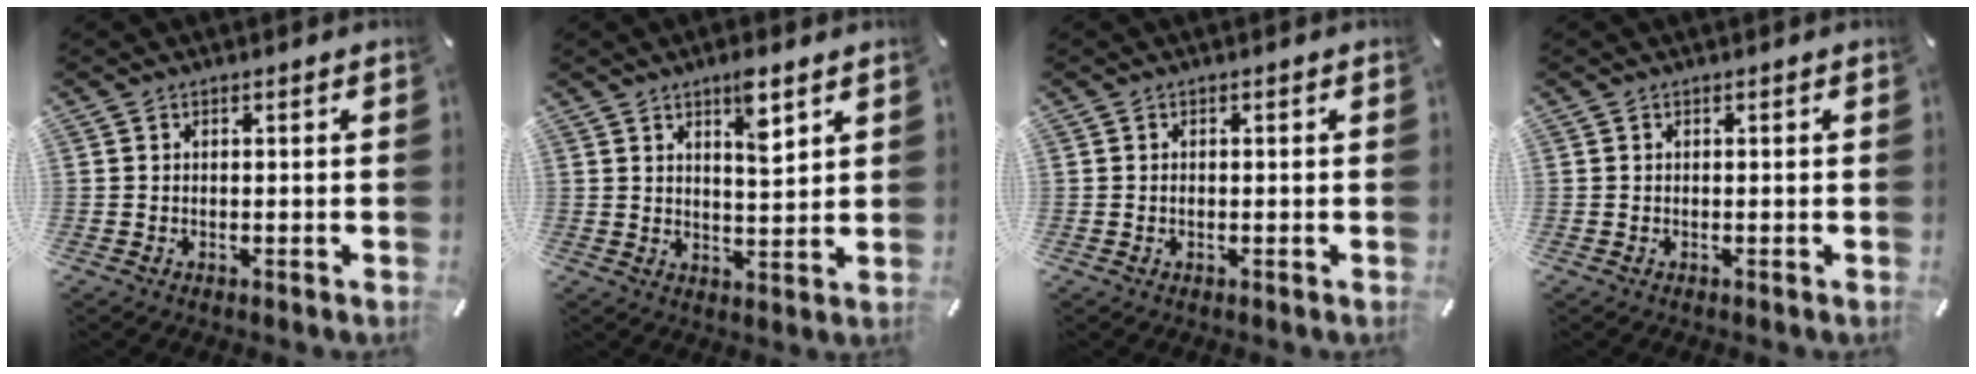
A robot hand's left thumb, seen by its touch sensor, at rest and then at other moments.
{"total": 6.6, "force": [4.3, 1.9, 4.6], "torque": [-0.062, -0.028, 0.067]}
{"total": 0.7, "force": [-0.1, 0.4, 0.5], "torque": [-0.012, 0.000, -0.002]}
{"total": 0.0}